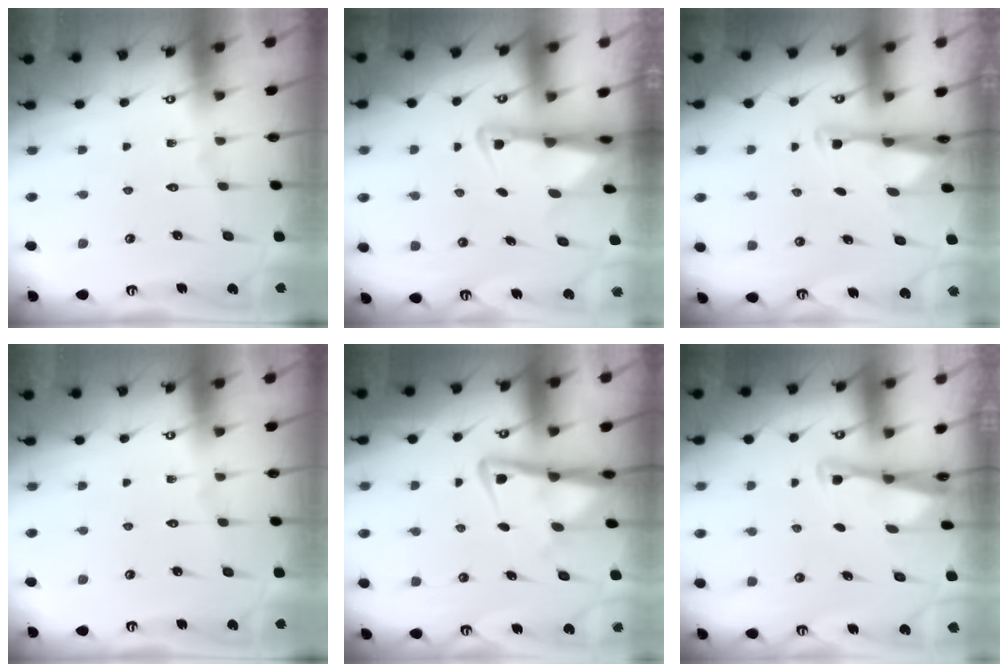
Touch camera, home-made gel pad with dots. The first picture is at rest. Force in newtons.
{"total": 3.2, "press": 3.1, "slide": 0.6}
{"total": 3.0, "press": 2.9, "slide": 0.4}
{"total": 0.0}
{"total": 6.8, "press": 6.8, "slide": 0.8}
{"total": 2.5, "press": 2.5, "slide": 0.1}